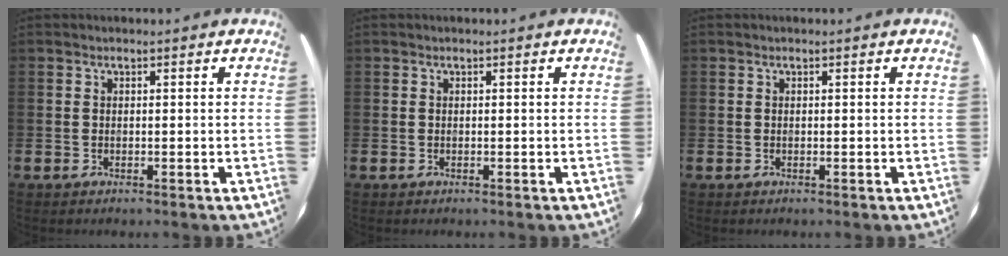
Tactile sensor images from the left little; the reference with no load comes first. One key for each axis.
{"total": 0.0}
{"total": 0.0}